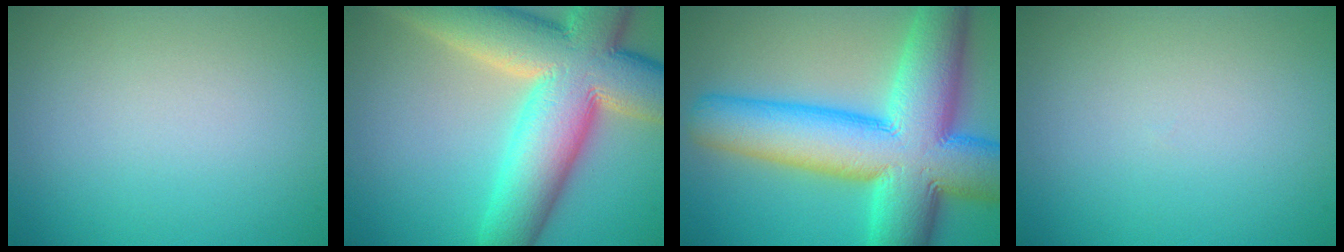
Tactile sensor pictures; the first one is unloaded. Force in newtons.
{"total": 14.3, "press": 14.2, "slide": 1.1}
{"total": 15.6, "press": 15.6, "slide": 0.5}
{"total": 0.0}